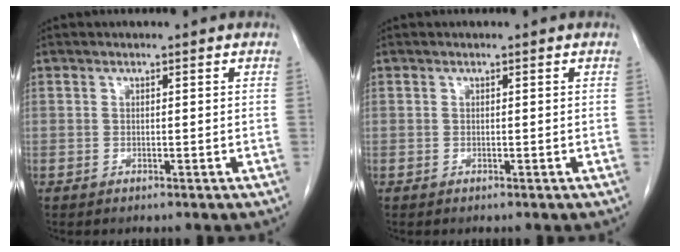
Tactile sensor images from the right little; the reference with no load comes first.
{"total": 0.0}